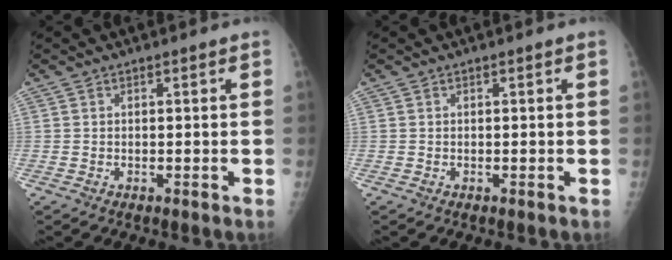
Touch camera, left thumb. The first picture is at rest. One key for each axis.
{"total": 0.0}